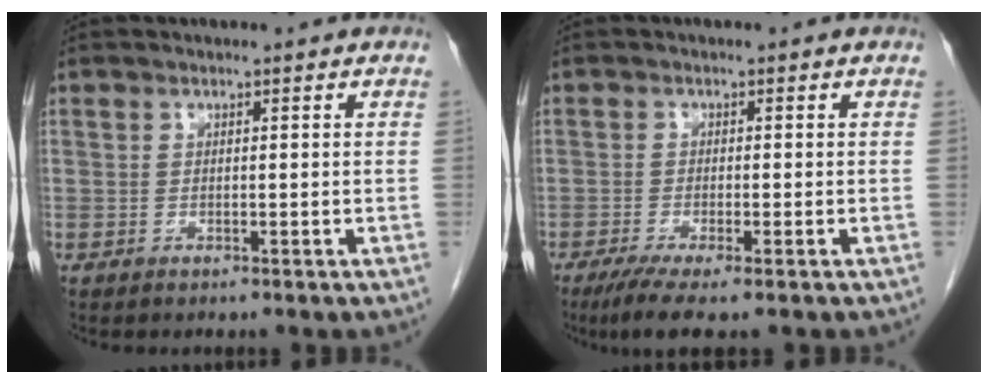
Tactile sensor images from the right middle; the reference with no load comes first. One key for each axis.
{"total": 5.3, "fx": -3.6, "fy": 0.3, "fz": 3.9, "tx": -0.062, "ty": -0.015, "tz": -0.060}